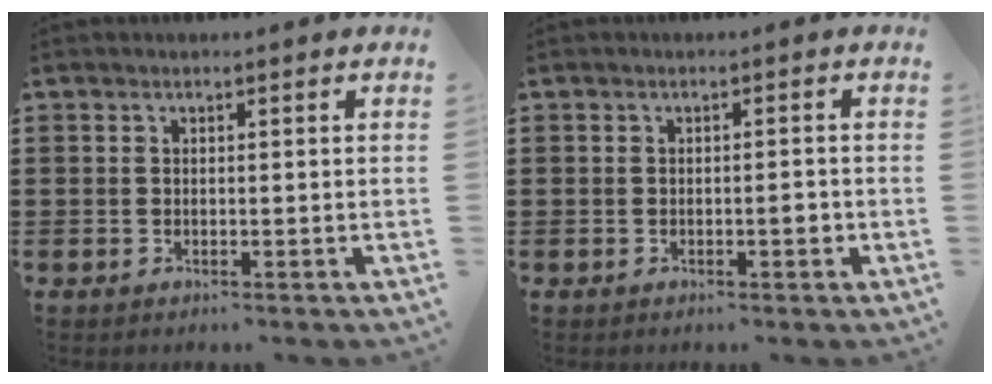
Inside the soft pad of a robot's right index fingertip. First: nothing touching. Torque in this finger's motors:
{"motor_torque": [0.66, 0.16, 0.18, 0.09]}